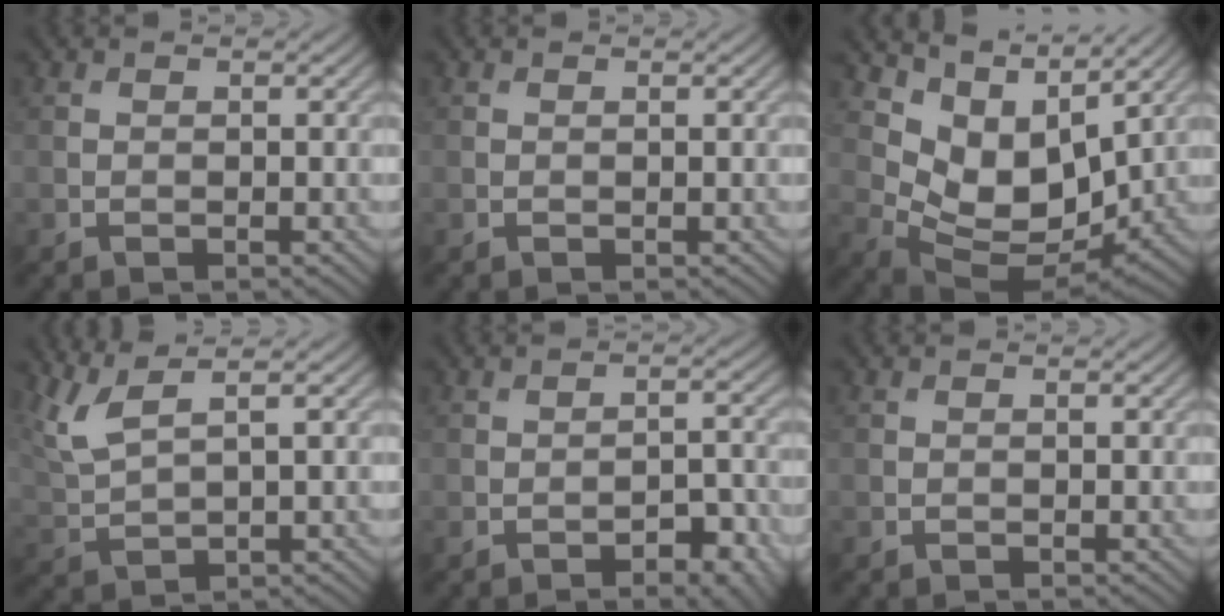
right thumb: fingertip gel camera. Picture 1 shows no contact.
{"total": 0.0}
{"total": 9.4, "force": [4.7, 5.6, 5.8], "torque": [-0.128, -0.014, 0.096]}
{"total": 5.7, "force": [3.5, 1.5, 4.3], "torque": [-0.102, 0.012, 0.078]}
{"total": 5.7, "force": [-3.1, 2.6, 4.0], "torque": [-0.052, -0.002, -0.038]}
{"total": 0.0}